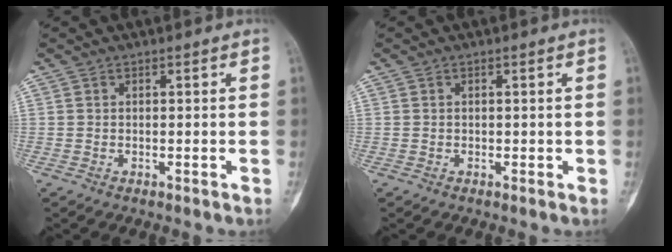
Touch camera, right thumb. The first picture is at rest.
{"total": 0.0}